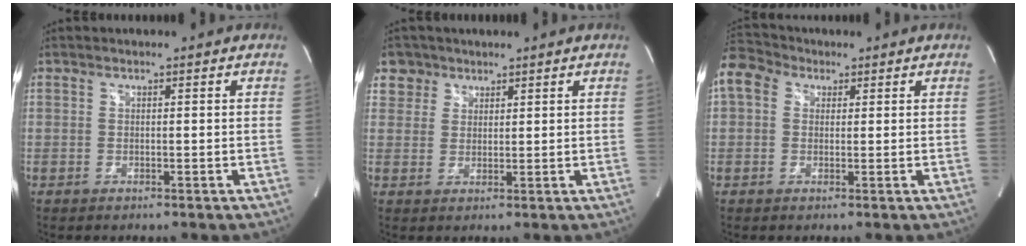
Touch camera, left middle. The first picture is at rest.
{"total": 3.8, "force": [2.4, 2.9, -0.4], "torque": [0.016, 0.006, 0.041]}
{"total": 9.1, "force": [3.8, 7.1, 4.3], "torque": [-0.107, 0.050, 0.071]}